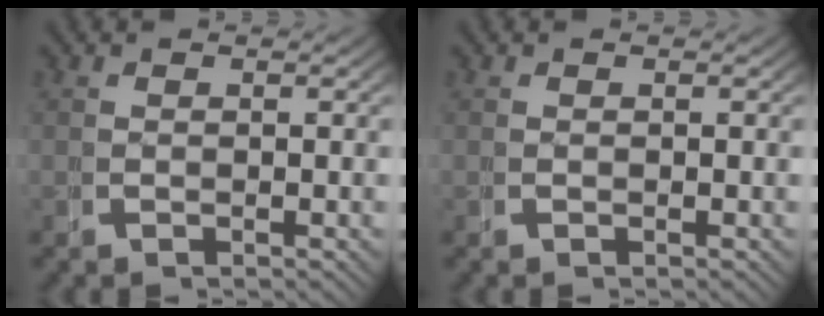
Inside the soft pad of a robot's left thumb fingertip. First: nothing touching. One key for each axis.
{"total": 0.0}